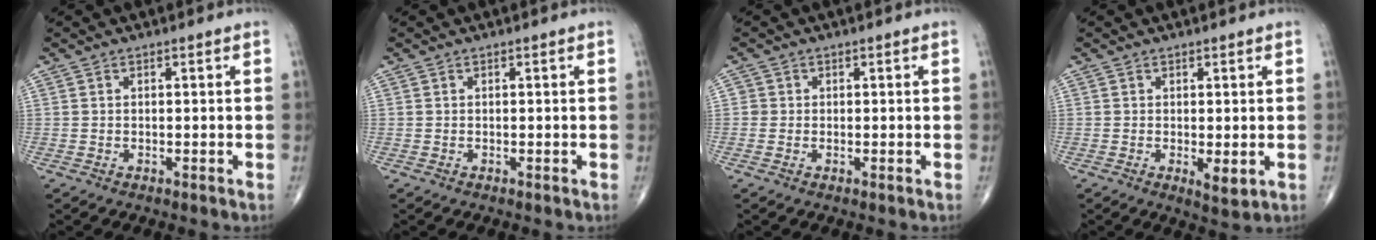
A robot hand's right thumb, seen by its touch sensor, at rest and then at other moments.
{"total": 0.0}
{"total": 1.1, "force": [-0.1, 1.1, 0.1], "torque": [0.007, 0.004, -0.004]}
{"total": 3.0, "force": [-0.4, 1.2, 2.7], "torque": [-0.039, -0.011, -0.002]}